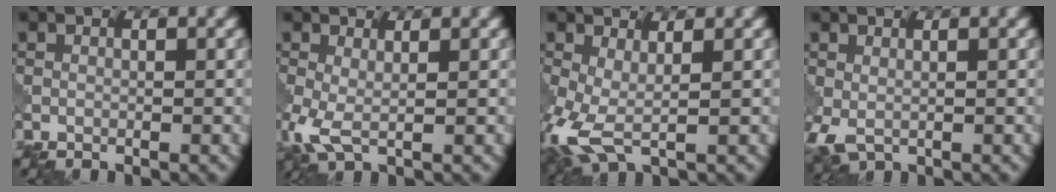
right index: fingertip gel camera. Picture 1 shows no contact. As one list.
[{"total": 2.8, "force": [0.0, 0.9, 2.6], "torque": [-0.072, -0.003, -0.004]}, {"total": 5.1, "force": [-0.6, 2.0, 4.6], "torque": [-0.124, -0.008, -0.015]}, {"total": 2.2, "force": [-0.4, 1.3, 1.8], "torque": [-0.049, -0.003, -0.005]}]